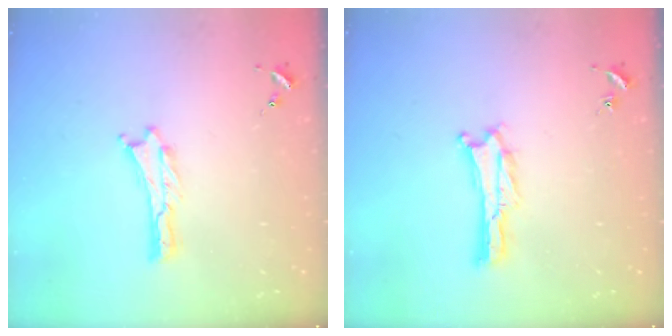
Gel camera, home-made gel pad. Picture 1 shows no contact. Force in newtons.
{"total": 0.0}